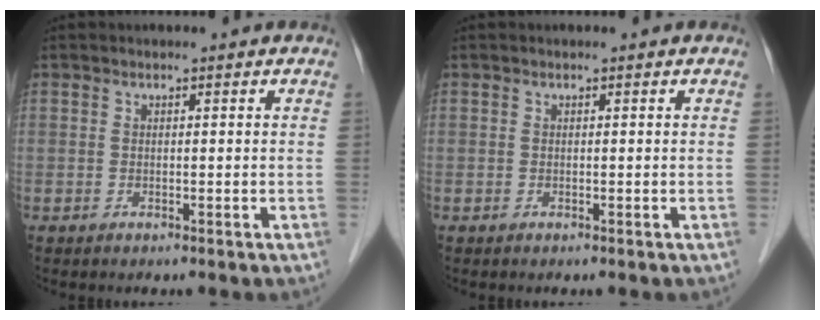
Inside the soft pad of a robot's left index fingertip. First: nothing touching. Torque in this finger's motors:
{"motor_torque": [0.00, 0.00, 0.00, 0.00]}